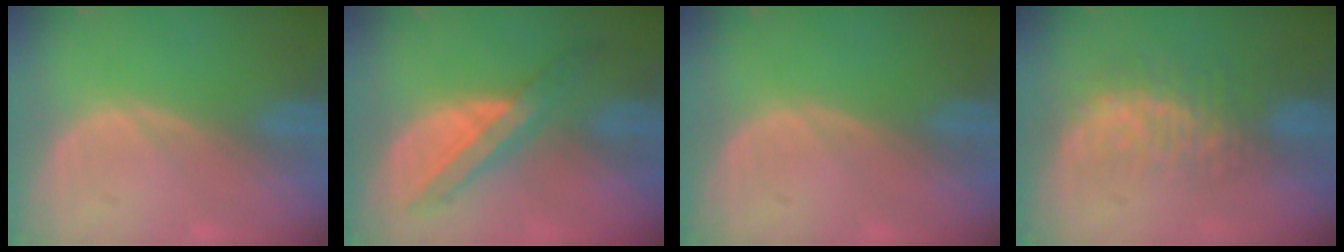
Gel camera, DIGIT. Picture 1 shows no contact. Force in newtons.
{"total": 6.1, "press": 6.0, "slide": 0.9}
{"total": 0.0}
{"total": 7.8, "press": 6.9, "slide": 3.5}